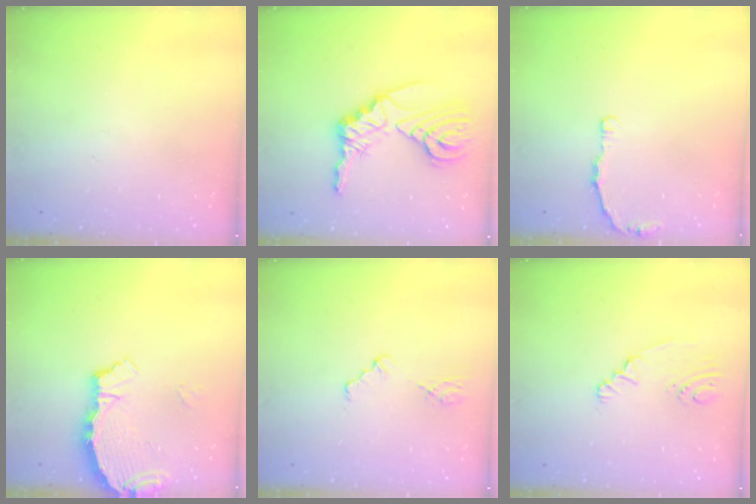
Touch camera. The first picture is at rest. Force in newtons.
{"total": 15.1, "press": 15.0, "slide": 2.0}
{"total": 3.6, "press": 3.5, "slide": 0.5}
{"total": 3.3, "press": 3.2, "slide": 0.4}
{"total": 1.9, "press": 1.9, "slide": 0.3}
{"total": 2.6, "press": 2.5, "slide": 0.7}